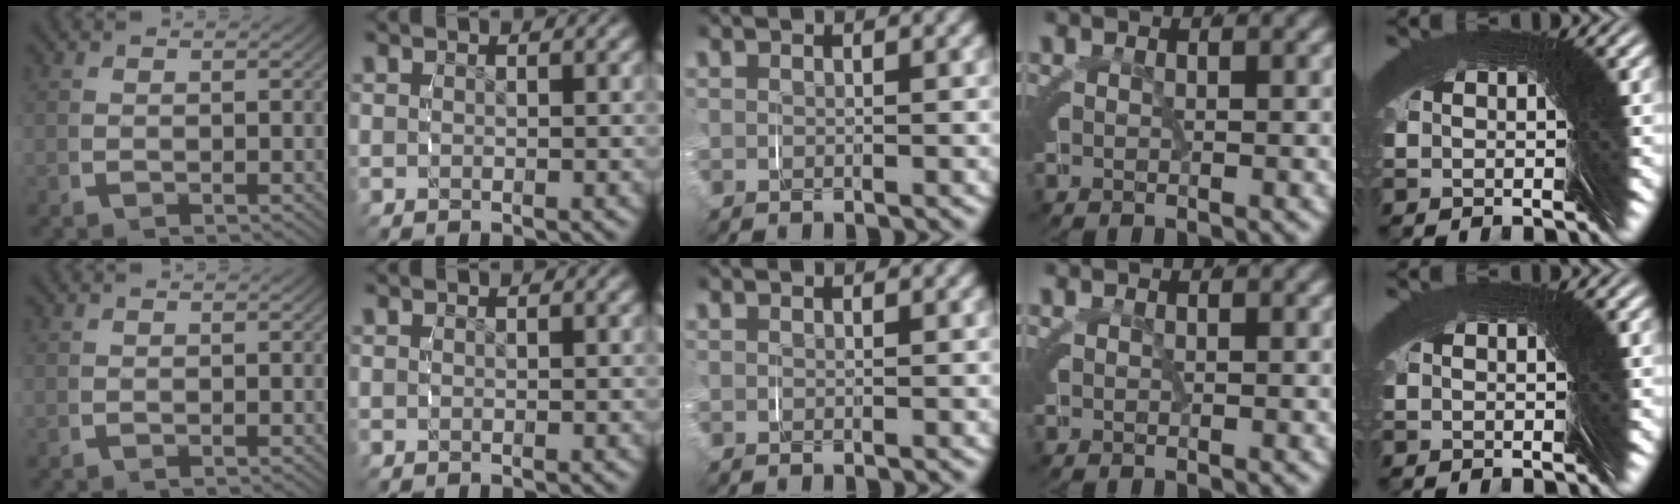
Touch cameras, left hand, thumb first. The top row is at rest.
{}